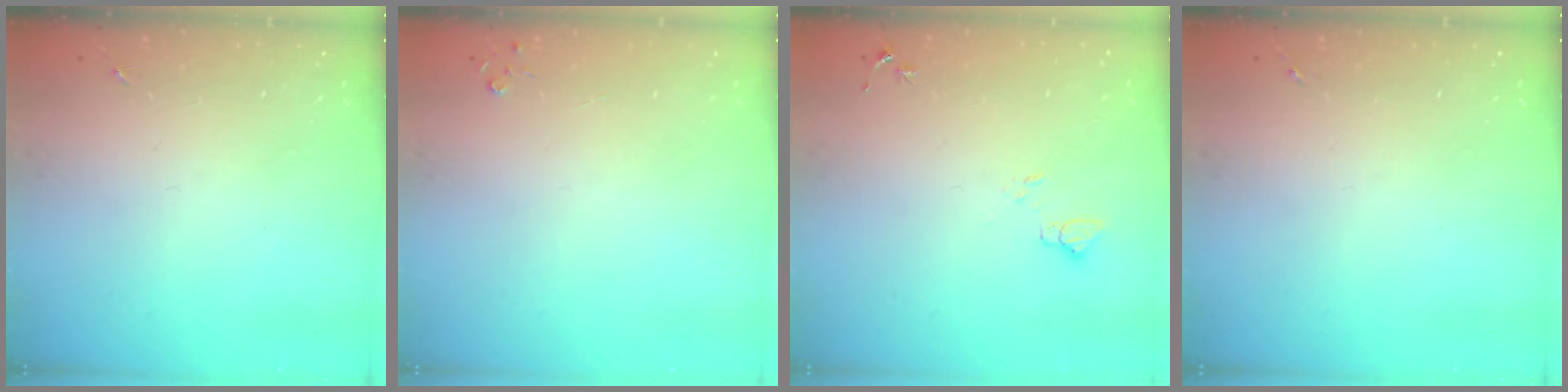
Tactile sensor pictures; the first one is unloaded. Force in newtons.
{"total": 2.8, "press": 2.8, "slide": 0.3}
{"total": 4.5, "press": 4.5, "slide": 0.4}
{"total": 0.0}